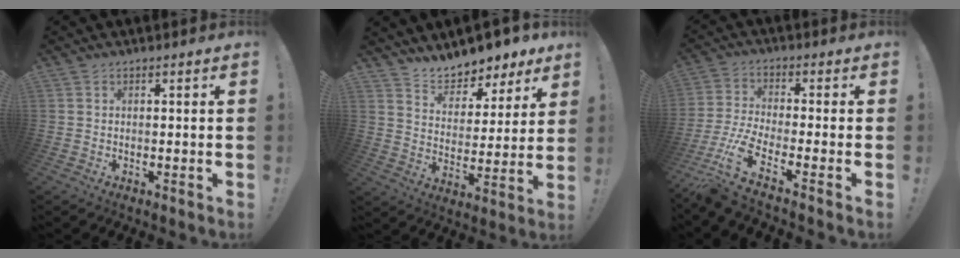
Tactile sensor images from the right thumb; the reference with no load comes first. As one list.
[{"total": 9.2, "force": [8.6, 3.1, 1.1], "torque": [-0.024, -0.082, 0.157]}, {"total": 8.3, "force": [-4.9, 2.1, 6.5], "torque": [-0.149, -0.003, -0.094]}]